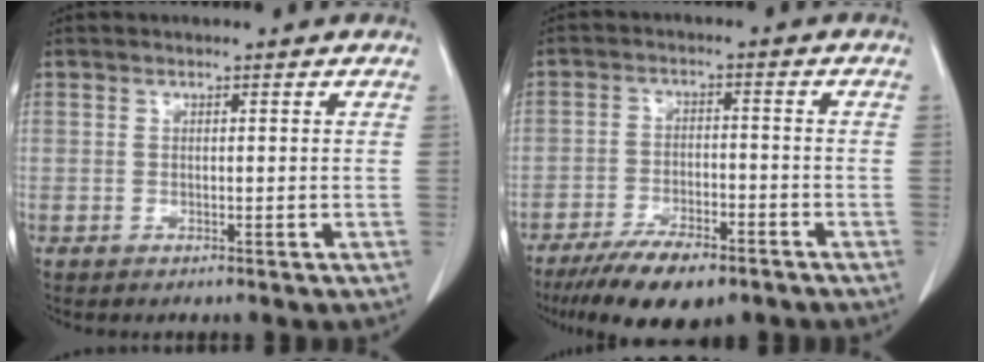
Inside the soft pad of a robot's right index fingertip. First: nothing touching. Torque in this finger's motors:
{"motor_torque": [0.49, -0.51, 0.43, 0.07]}